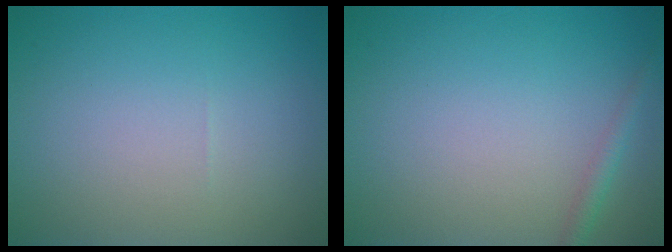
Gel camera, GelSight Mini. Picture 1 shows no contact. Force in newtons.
{"total": 1.3, "press": 1.2, "slide": 0.1}